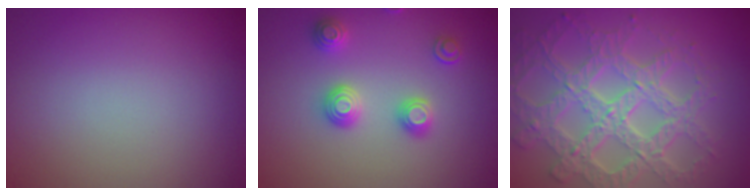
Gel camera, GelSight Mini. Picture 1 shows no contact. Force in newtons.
{"total": 2.8, "press": 2.7, "slide": 0.8}
{"total": 7.8, "press": 6.2, "slide": 4.8}